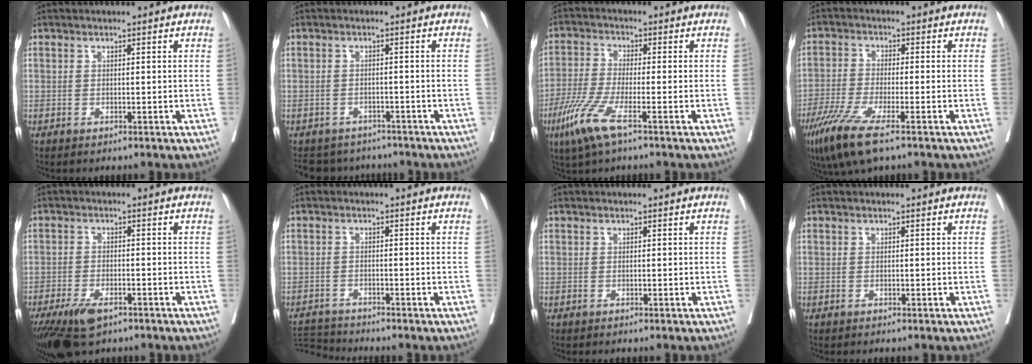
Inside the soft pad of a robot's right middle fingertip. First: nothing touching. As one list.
[{"total": 7.4, "force": [-6.8, 2.8, 0.7], "torque": [-0.017, 0.005, -0.086]}, {"total": 7.5, "force": [-4.1, 0.7, 6.2], "torque": [-0.140, -0.019, -0.083]}, {"total": 8.8, "force": [-5.5, 1.1, 6.8], "torque": [-0.136, -0.025, -0.099]}, {"total": 7.5, "force": [-5.0, 3.0, 4.8], "torque": [-0.085, -0.010, -0.085]}, {"total": 3.8, "force": [-3.7, -0.6, -0.6], "torque": [0.011, -0.006, -0.070]}, {"total": 0.0}, {"total": 0.0}]